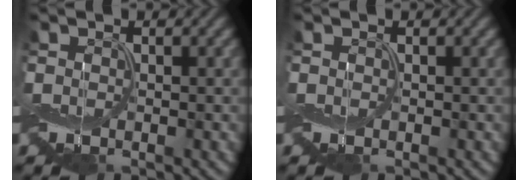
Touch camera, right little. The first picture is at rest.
{"total": 0.0}